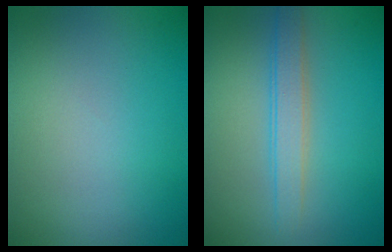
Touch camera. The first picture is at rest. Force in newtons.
{"total": 2.5, "press": 2.5, "slide": 0.1}